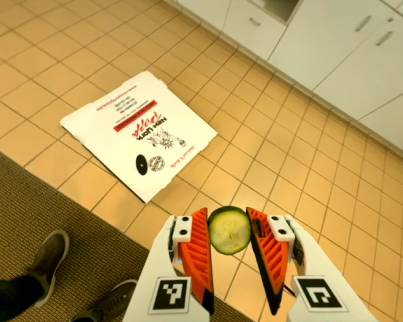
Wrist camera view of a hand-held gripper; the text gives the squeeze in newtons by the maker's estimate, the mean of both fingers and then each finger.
{"total": 7.7, "left": 7.5, "right": 7.8}